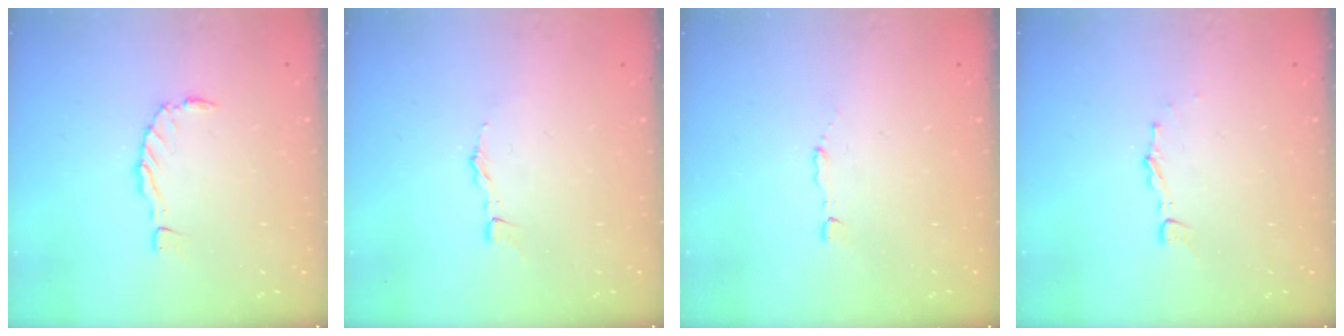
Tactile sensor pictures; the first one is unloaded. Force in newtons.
{"total": 1.6, "press": 1.6, "slide": 0.1}
{"total": 1.1, "press": 1.1, "slide": 0.1}
{"total": 2.6, "press": 2.6, "slide": 0.2}